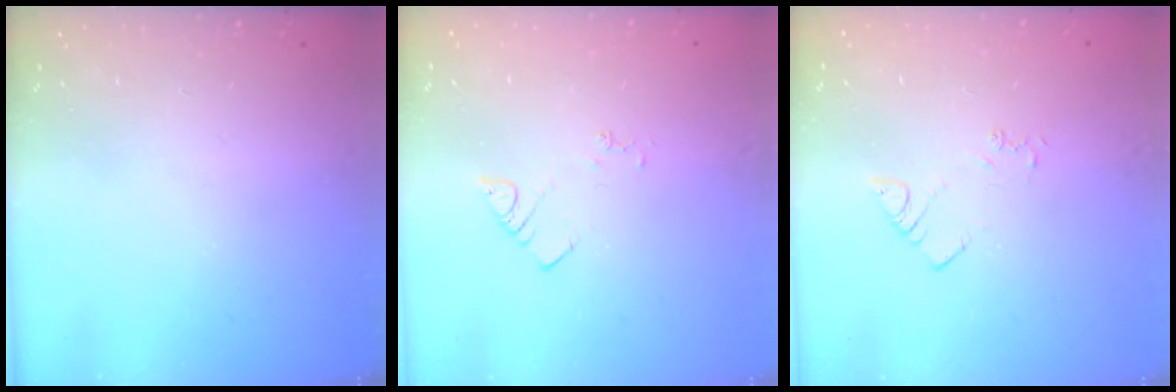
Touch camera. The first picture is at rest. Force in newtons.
{"total": 3.0, "press": 3.0, "slide": 0.4}
{"total": 2.3, "press": 2.3, "slide": 0.3}